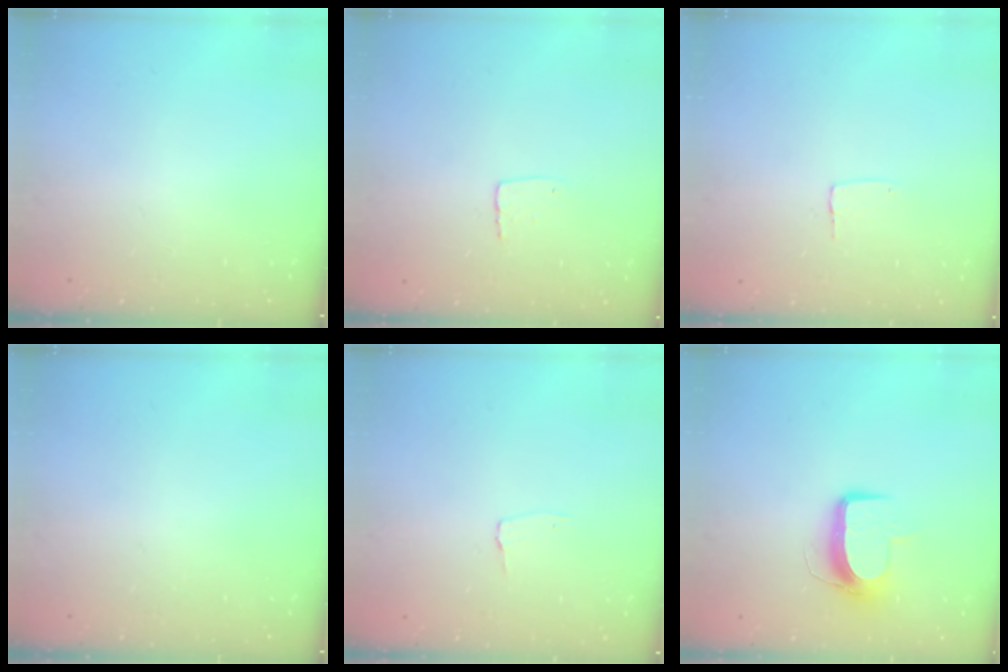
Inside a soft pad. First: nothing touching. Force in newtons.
{"total": 4.0, "press": 4.0, "slide": 0.3}
{"total": 3.7, "press": 3.7, "slide": 0.1}
{"total": 0.0}
{"total": 2.7, "press": 2.7, "slide": 0.3}
{"total": 10.1, "press": 10.1, "slide": 0.2}